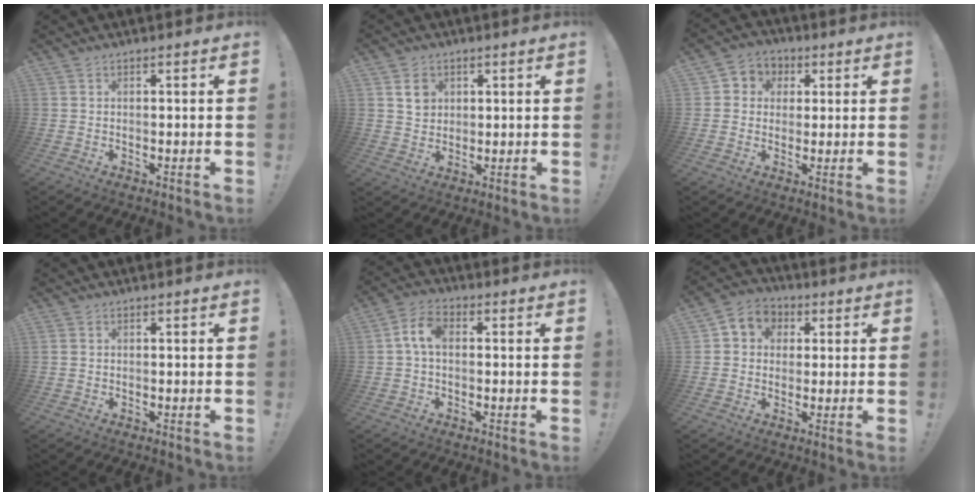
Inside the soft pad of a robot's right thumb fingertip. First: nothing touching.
{"total": 5.3, "force": [2.3, 4.5, 1.5], "torque": [-0.004, -0.005, 0.038]}
{"total": 5.8, "force": [0.0, 5.7, 1.5], "torque": [-0.014, 0.007, 0.003]}
{"total": 0.5, "force": [0.3, 0.4, 0.2], "torque": [-0.009, 0.004, 0.006]}
{"total": 6.6, "force": [0.5, 3.9, 5.3], "torque": [-0.114, 0.014, 0.011]}
{"total": 6.5, "force": [0.8, 6.2, 2.0], "torque": [-0.027, 0.006, 0.019]}